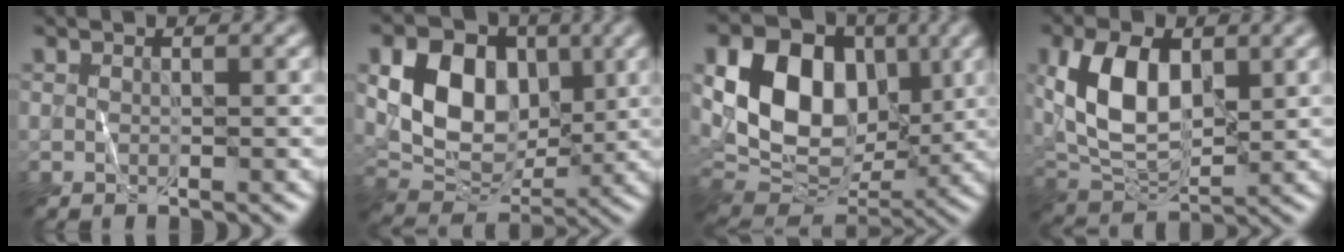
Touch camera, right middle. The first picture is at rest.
{"total": 9.0, "force": [1.9, 6.6, 5.8], "torque": [-0.109, -0.007, 0.032]}
{"total": 11.5, "force": [2.5, 8.3, 7.5], "torque": [-0.137, -0.003, 0.040]}
{"total": 8.5, "force": [1.8, 4.9, 6.7], "torque": [-0.144, 0.005, 0.033]}